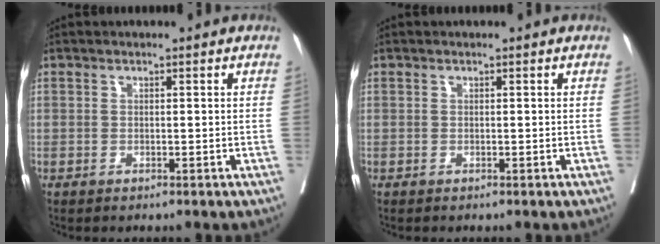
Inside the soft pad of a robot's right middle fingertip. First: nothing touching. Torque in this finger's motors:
{"motor_torque": [-0.45, 0.26, -0.03, 0.00]}